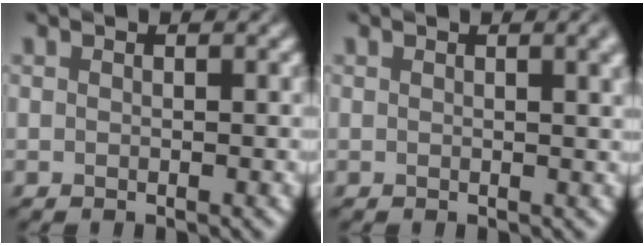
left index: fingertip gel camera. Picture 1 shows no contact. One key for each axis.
{"total": 2.7, "fx": 1.2, "fy": 1.0, "fz": 2.3, "tx": -0.015, "ty": 0.007, "tz": 0.013}